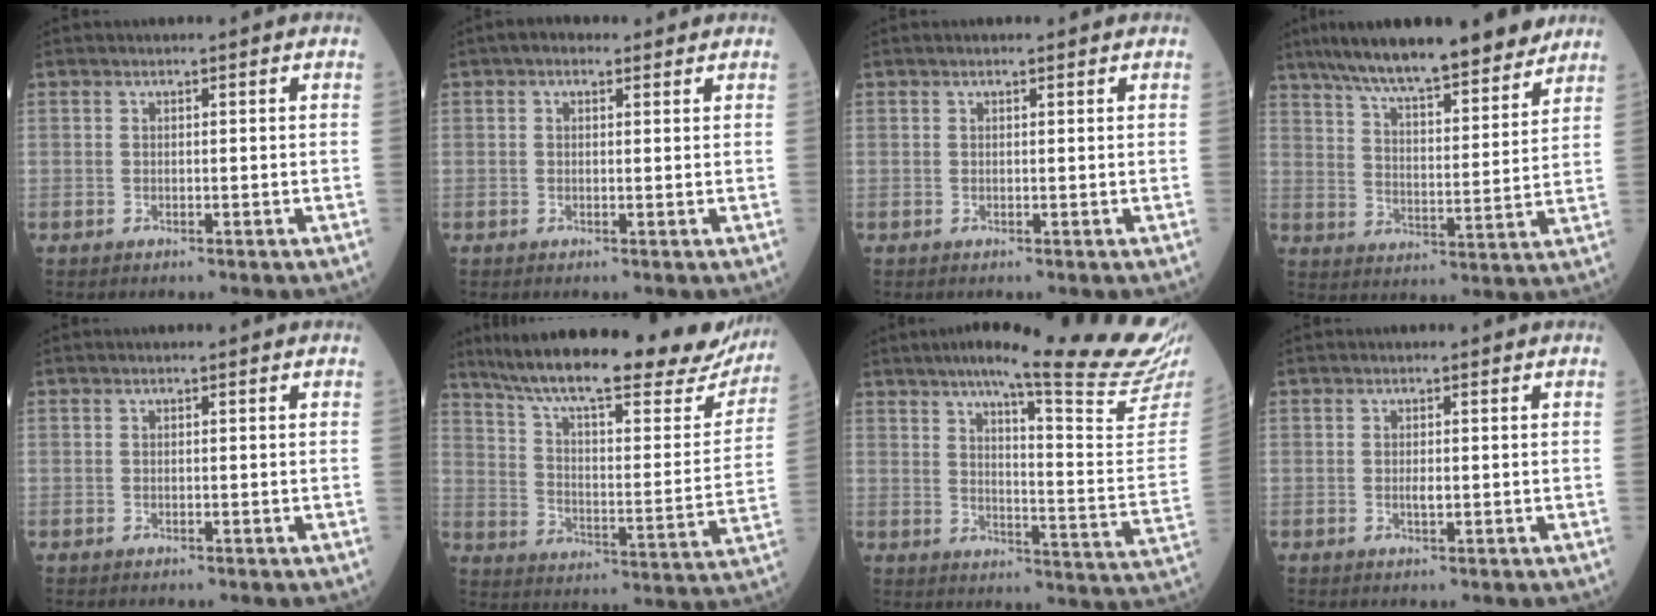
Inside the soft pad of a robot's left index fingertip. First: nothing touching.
{"total": 2.5, "force": [1.7, 1.4, 1.2], "torque": [-0.023, 0.021, 0.021]}
{"total": 1.4, "force": [1.2, 0.2, 0.6], "torque": [-0.012, 0.013, 0.017]}
{"total": 19.4, "force": [16.1, 3.0, 10.4], "torque": [-0.170, 0.015, 0.244]}
{"total": 0.0}
{"total": 30.8, "force": [26.0, 5.5, 15.6], "torque": [-0.253, -0.044, 0.347]}
{"total": 24.4, "force": [20.0, -0.4, 13.9], "torque": [-0.197, -0.072, 0.248]}
{"total": 1.1, "force": [0.1, 0.3, 1.0], "torque": [-0.022, -0.002, 0.002]}